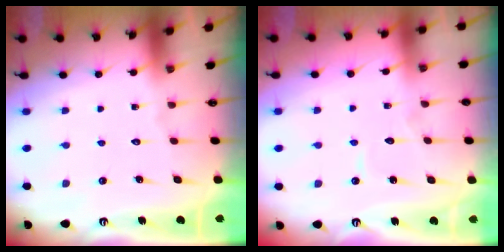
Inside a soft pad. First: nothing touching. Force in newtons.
{"total": 4.1, "press": 4.0, "slide": 0.3}